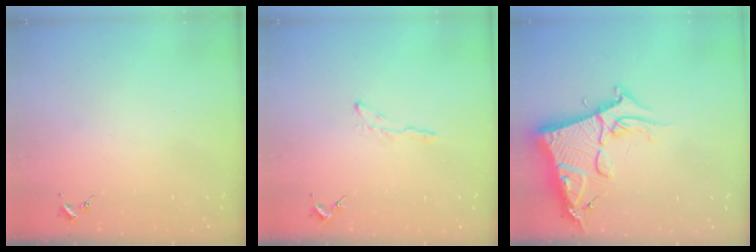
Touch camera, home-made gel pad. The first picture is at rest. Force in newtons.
{"total": 3.8, "press": 3.7, "slide": 0.4}
{"total": 18.5, "press": 18.4, "slide": 1.8}